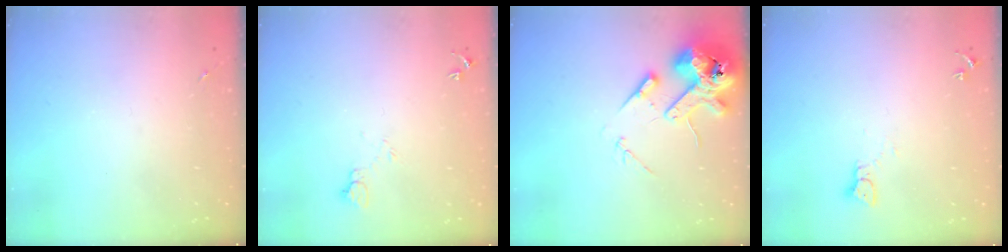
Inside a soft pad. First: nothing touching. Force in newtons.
{"total": 4.2, "press": 4.1, "slide": 0.5}
{"total": 14.6, "press": 14.4, "slide": 2.5}
{"total": 3.2, "press": 3.2, "slide": 0.1}